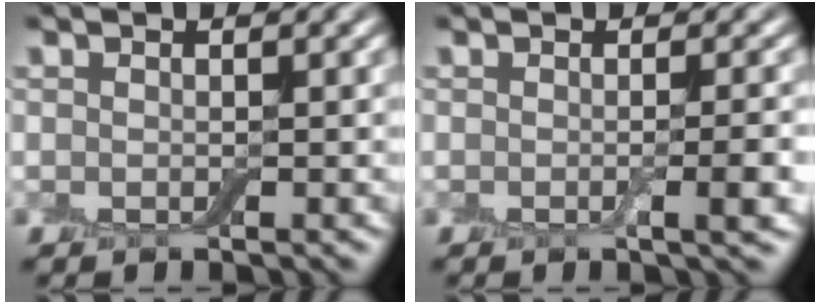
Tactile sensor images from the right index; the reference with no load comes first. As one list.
[{"total": 2.6, "force": [-0.5, 0.5, 2.5], "torque": [-0.034, -0.002, -0.009]}]